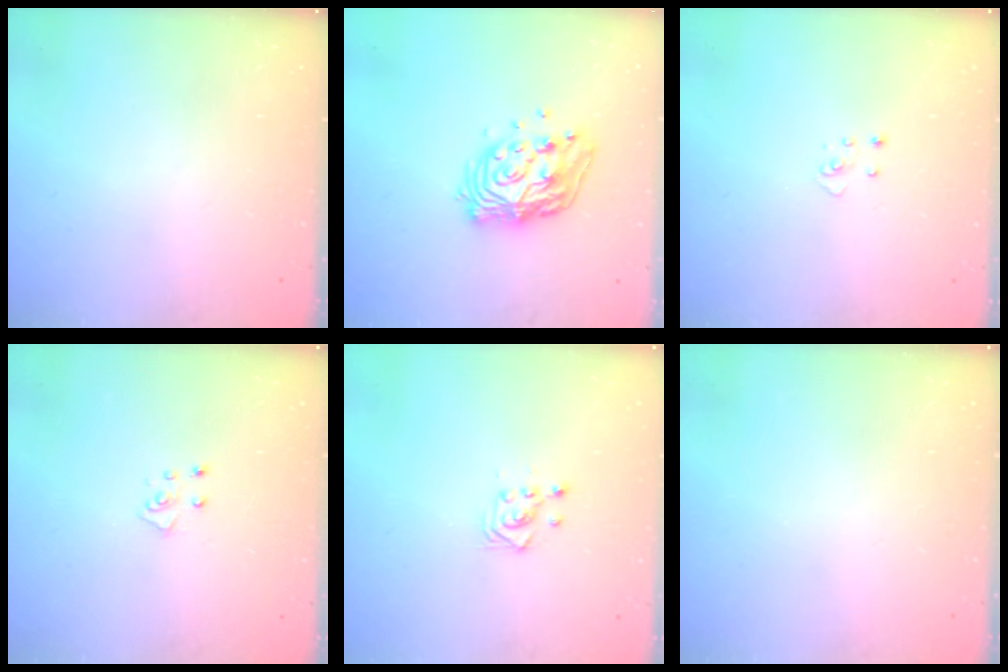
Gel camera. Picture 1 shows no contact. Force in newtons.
{"total": 13.7, "press": 13.7, "slide": 1.2}
{"total": 3.4, "press": 3.4, "slide": 0.1}
{"total": 4.9, "press": 4.8, "slide": 0.4}
{"total": 3.0, "press": 3.0, "slide": 0.5}
{"total": 0.0}